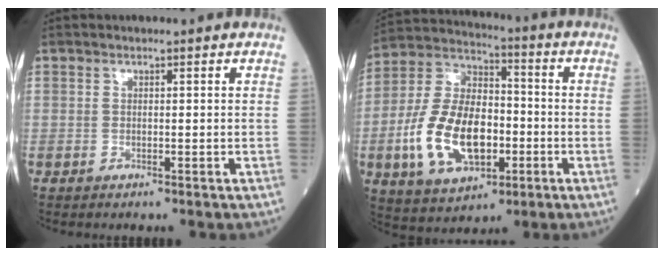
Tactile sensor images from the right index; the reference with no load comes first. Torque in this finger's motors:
{"motor_torque": [1.95, -0.19, 0.60, 0.21]}